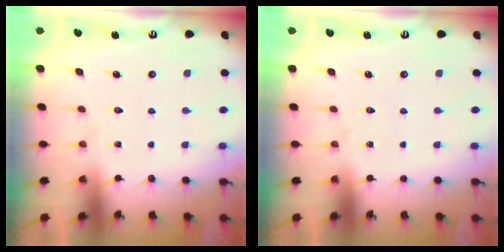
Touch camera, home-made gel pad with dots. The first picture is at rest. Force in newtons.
{"total": 0.0}